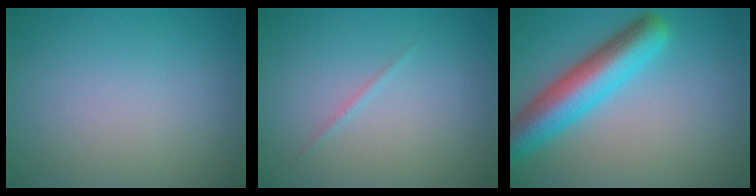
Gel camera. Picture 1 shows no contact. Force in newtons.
{"total": 0.6, "press": 0.6, "slide": 0.0}
{"total": 7.2, "press": 7.2, "slide": 0.3}